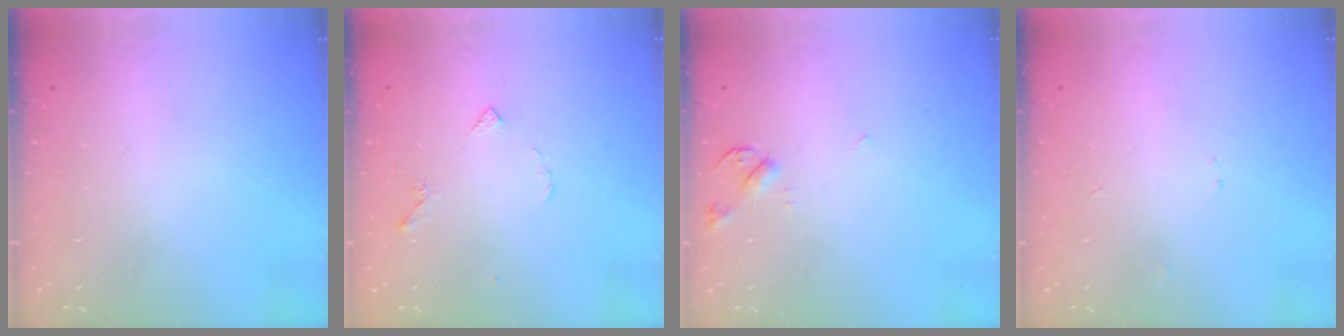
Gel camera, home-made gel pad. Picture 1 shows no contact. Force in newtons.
{"total": 3.8, "press": 3.7, "slide": 0.8}
{"total": 4.3, "press": 4.3, "slide": 0.8}
{"total": 2.4, "press": 2.4, "slide": 0.3}